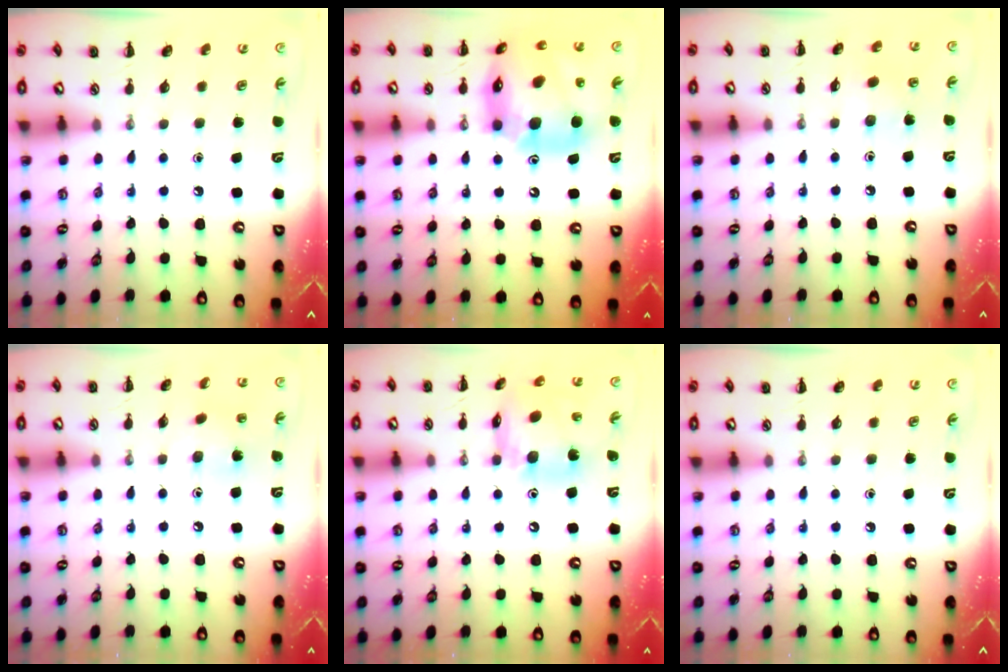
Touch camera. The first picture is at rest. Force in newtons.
{"total": 17.4, "press": 16.7, "slide": 5.1}
{"total": 2.6, "press": 2.5, "slide": 0.9}
{"total": 3.1, "press": 3.0, "slide": 0.7}
{"total": 14.1, "press": 14.1, "slide": 1.1}
{"total": 0.0}